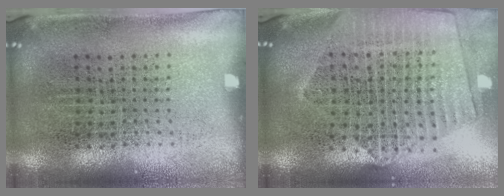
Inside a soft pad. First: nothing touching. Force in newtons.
{"total": 2.3, "press": 2.0, "slide": 1.1}